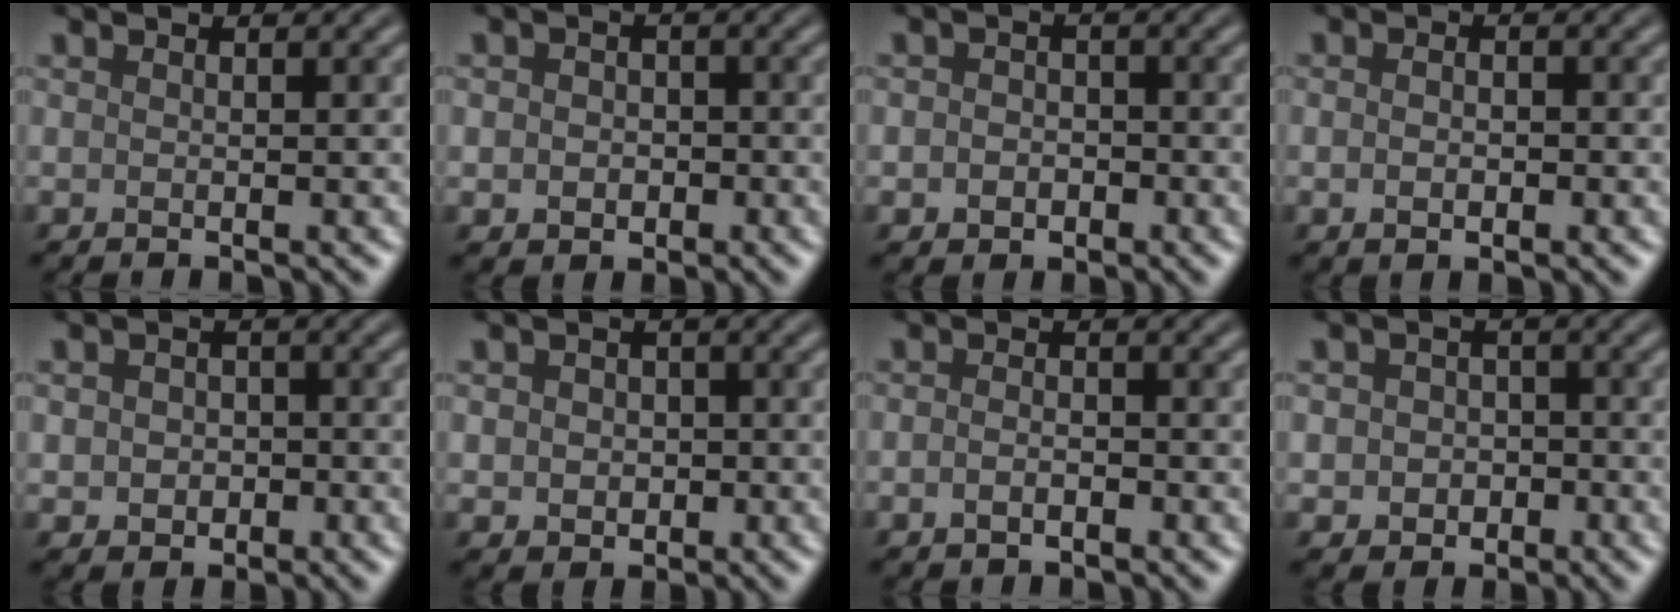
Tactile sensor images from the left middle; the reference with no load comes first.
{"total": 2.5, "force": [-0.3, 2.2, 1.2], "torque": [-0.003, -0.005, -0.014]}
{"total": 2.3, "force": [-0.6, 1.9, 1.0], "torque": [0.004, -0.004, -0.019]}
{"total": 1.8, "force": [-0.4, 1.0, 1.4], "torque": [-0.021, -0.001, -0.007]}
{"total": 2.6, "force": [-0.3, 2.2, 1.3], "torque": [-0.017, -0.006, -0.008]}
{"total": 2.5, "force": [-0.1, 2.2, 1.2], "torque": [-0.013, -0.006, -0.005]}
{"total": 1.4, "force": [-0.7, 0.7, 1.0], "torque": [-0.021, -0.001, -0.016]}
{"total": 3.0, "force": [-0.5, 2.7, 1.2], "torque": [-0.003, -0.005, -0.015]}